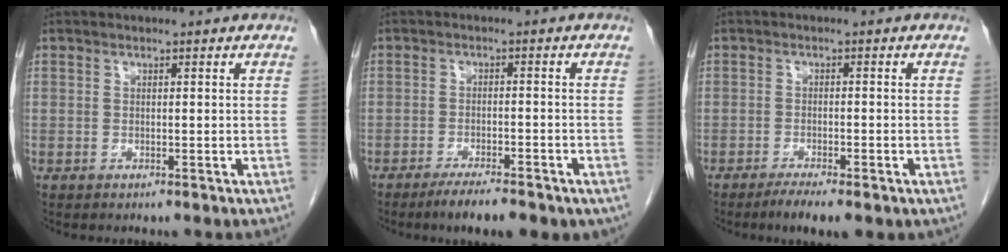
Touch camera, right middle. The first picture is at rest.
{"total": 7.7, "force": [-5.4, 1.9, 5.1], "torque": [-0.067, -0.010, -0.077]}
{"total": 4.8, "force": [-3.2, 0.9, 3.4], "torque": [-0.054, -0.009, -0.046]}